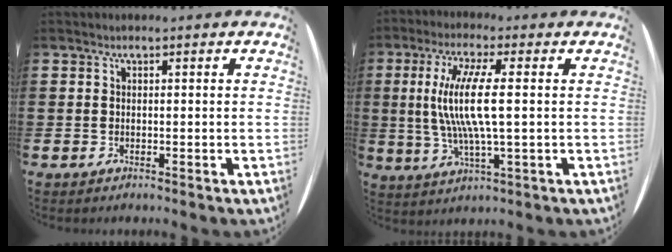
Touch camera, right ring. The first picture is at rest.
{"total": 8.6, "force": [0.8, 1.1, 8.5], "torque": [-0.187, -0.010, 0.000]}